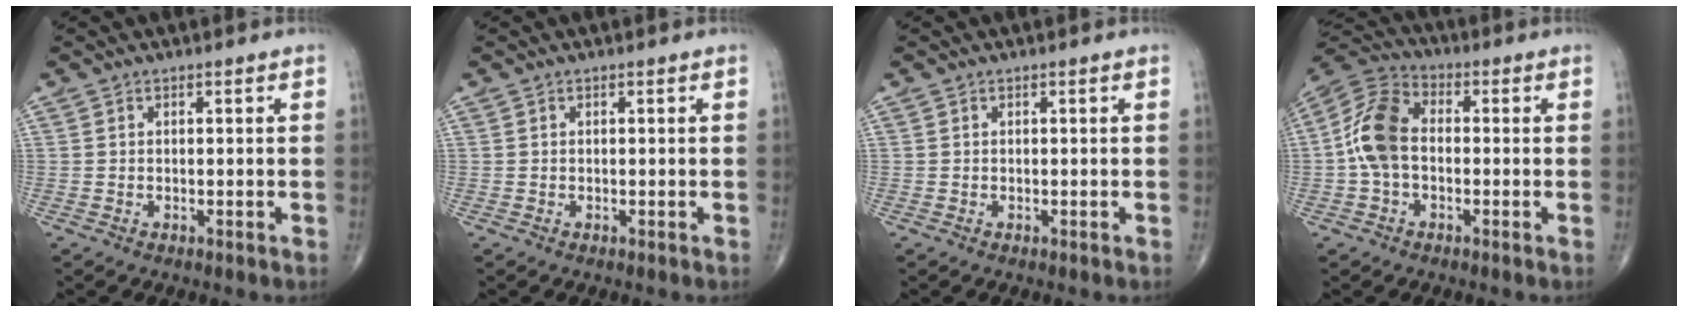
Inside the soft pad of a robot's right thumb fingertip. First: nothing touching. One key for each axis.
{"total": 0.0}
{"total": 0.0}
{"total": 10.8, "fx": -0.8, "fy": 7.1, "fz": 8.1, "tx": -0.161, "ty": 0.032, "tz": -0.028}